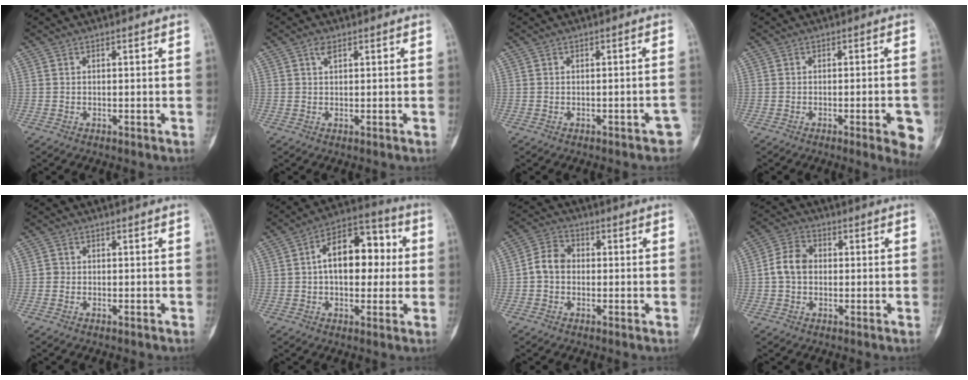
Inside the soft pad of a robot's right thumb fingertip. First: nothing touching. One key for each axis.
{"total": 1.5, "fx": 0.9, "fy": 0.8, "fz": 0.9, "tx": -0.016, "ty": 0.000, "tz": 0.013}
{"total": 2.9, "fx": -1.7, "fy": 1.1, "fz": 2.1, "tx": -0.016, "ty": 0.021, "tz": -0.016}
{"total": 7.3, "fx": -2.7, "fy": 1.5, "fz": 6.6, "tx": -0.070, "ty": 0.002, "tz": -0.030}
{"total": 0.7, "fx": -0.3, "fy": 0.6, "fz": 0.1, "tx": -0.001, "ty": 0.002, "tz": -0.011}
{"total": 14.6, "fx": 1.5, "fy": 8.7, "fz": 11.6, "tx": -0.140, "ty": 0.031, "tz": 0.013}
{"total": 5.5, "fx": -0.5, "fy": 4.5, "fz": 3.2, "tx": -0.048, "ty": 0.019, "tz": -0.021}
{"total": 6.0, "fx": -0.1, "fy": 4.6, "fz": 3.8, "tx": -0.065, "ty": 0.017, "tz": -0.010}